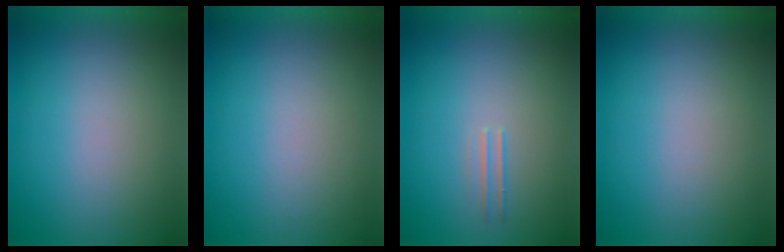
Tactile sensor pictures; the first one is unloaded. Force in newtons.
{"total": 0.0}
{"total": 1.9}
{"total": 0.0}